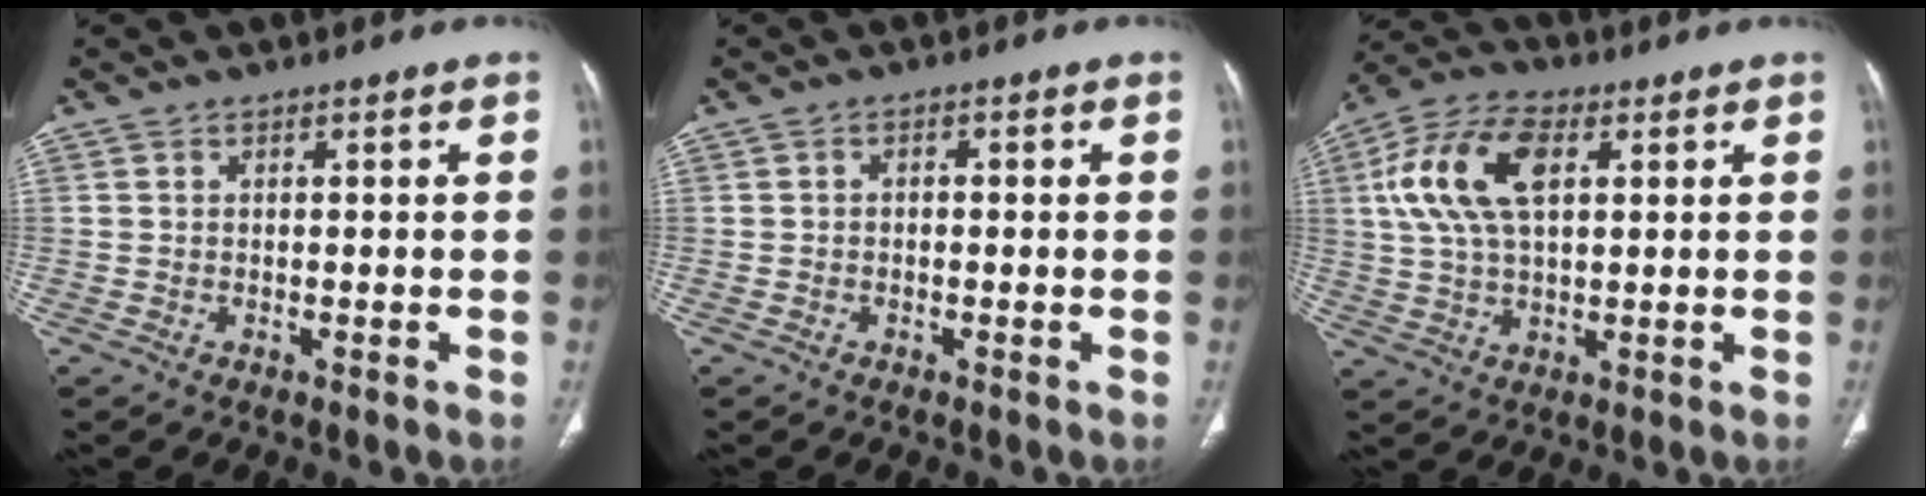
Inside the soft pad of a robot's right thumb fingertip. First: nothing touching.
{"total": 0.9, "force": [-0.1, 0.6, 0.6], "torque": [-0.006, 0.003, -0.006]}
{"total": 13.8, "force": [3.8, 7.4, 11.0], "torque": [-0.224, 0.013, 0.071]}